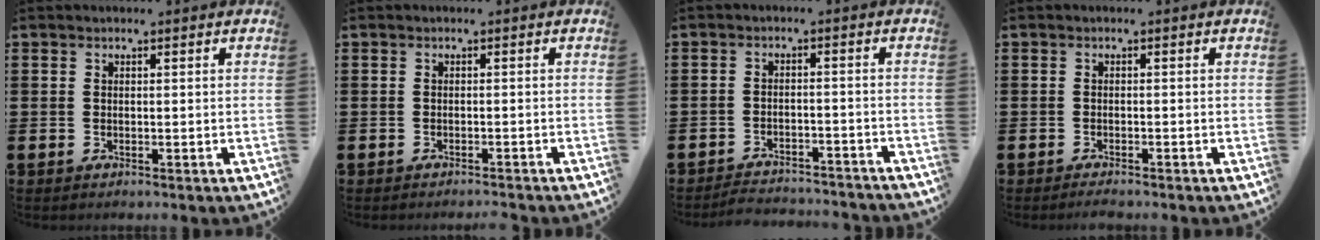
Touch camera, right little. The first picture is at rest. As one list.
[{"total": 0.8, "force": [-0.7, -0.1, 0.1], "torque": [-0.001, 0.000, -0.016]}, {"total": 2.6, "force": [-2.6, 0.1, -0.1], "torque": [-0.005, 0.004, -0.057]}, {"total": 0.9, "force": [-0.8, 0.1, 0.3], "torque": [0.000, -0.007, -0.017]}]